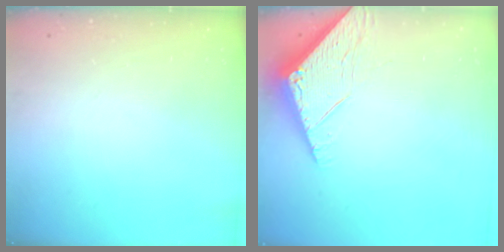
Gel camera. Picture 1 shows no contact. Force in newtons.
{"total": 6.2, "press": 6.2, "slide": 0.5}